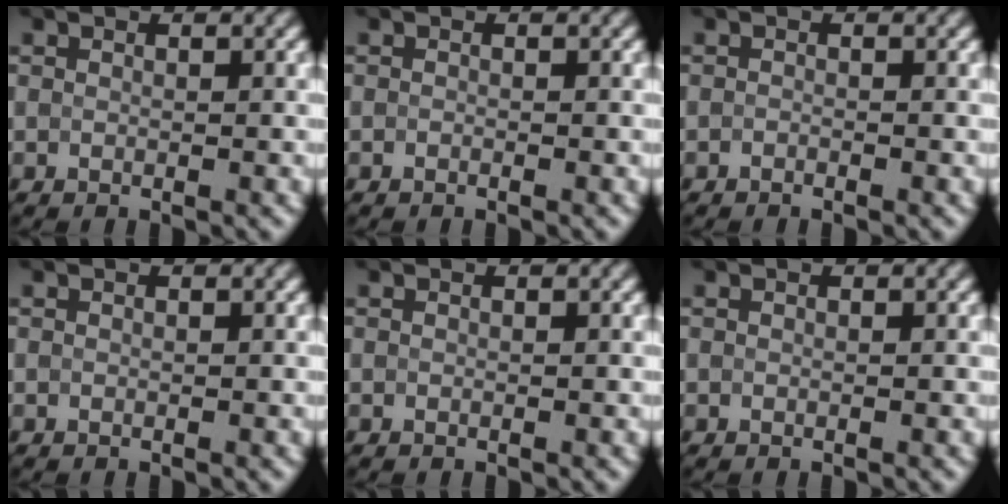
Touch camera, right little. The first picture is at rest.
{"total": 0.8, "force": [-0.8, -0.1, -0.2], "torque": [0.004, -0.006, -0.009]}
{"total": 1.4, "force": [-1.2, -0.3, -0.6], "torque": [0.005, -0.002, -0.015]}
{"total": 0.0}
{"total": 0.0}
{"total": 0.0}